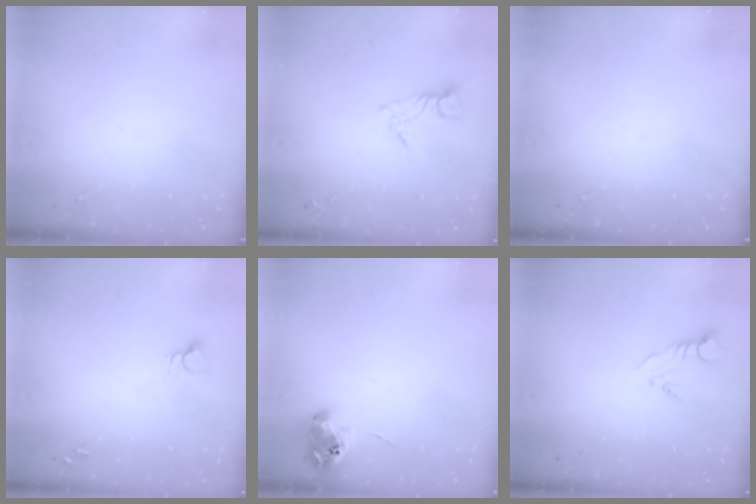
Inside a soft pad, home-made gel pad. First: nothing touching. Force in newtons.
{"total": 8.4, "press": 8.4, "slide": 0.9}
{"total": 0.0}
{"total": 3.9, "press": 3.9, "slide": 0.2}
{"total": 8.7, "press": 8.6, "slide": 0.8}
{"total": 4.2, "press": 4.2, "slide": 0.1}